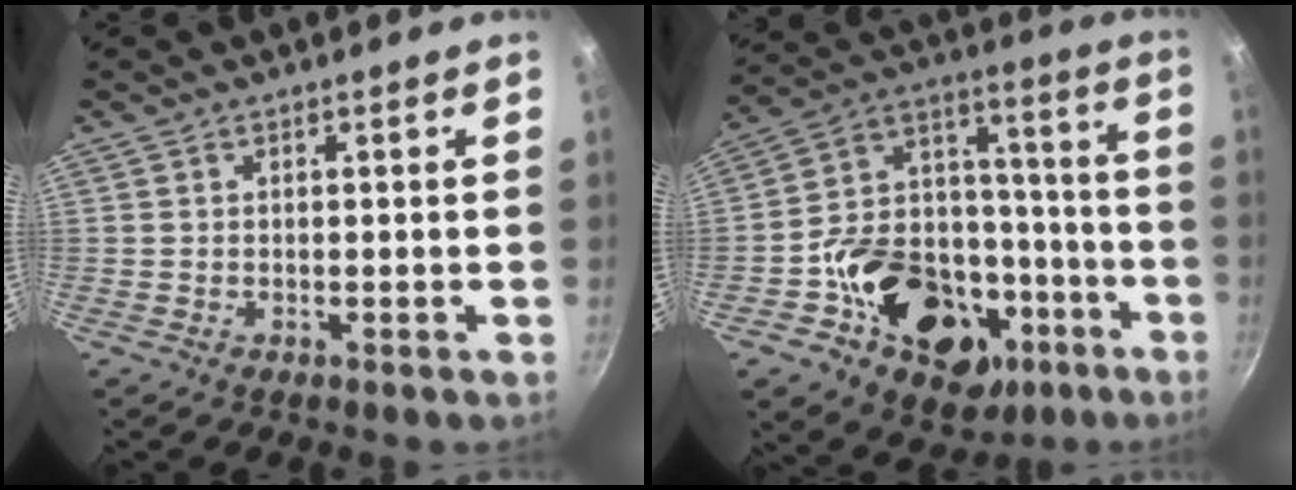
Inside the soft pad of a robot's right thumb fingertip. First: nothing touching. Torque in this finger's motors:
{"motor_torque": [1.96, 1.67, 1.31, -0.80, 0.46]}